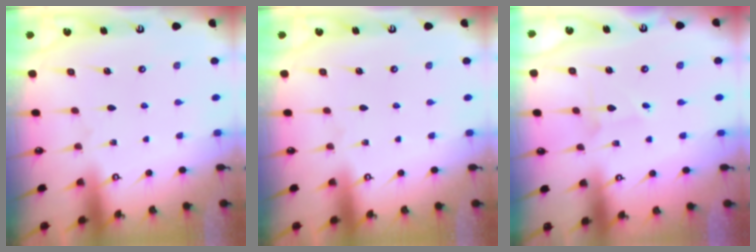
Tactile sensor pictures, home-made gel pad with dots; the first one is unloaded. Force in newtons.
{"total": 0.0}
{"total": 1.2, "press": 1.2, "slide": 0.1}